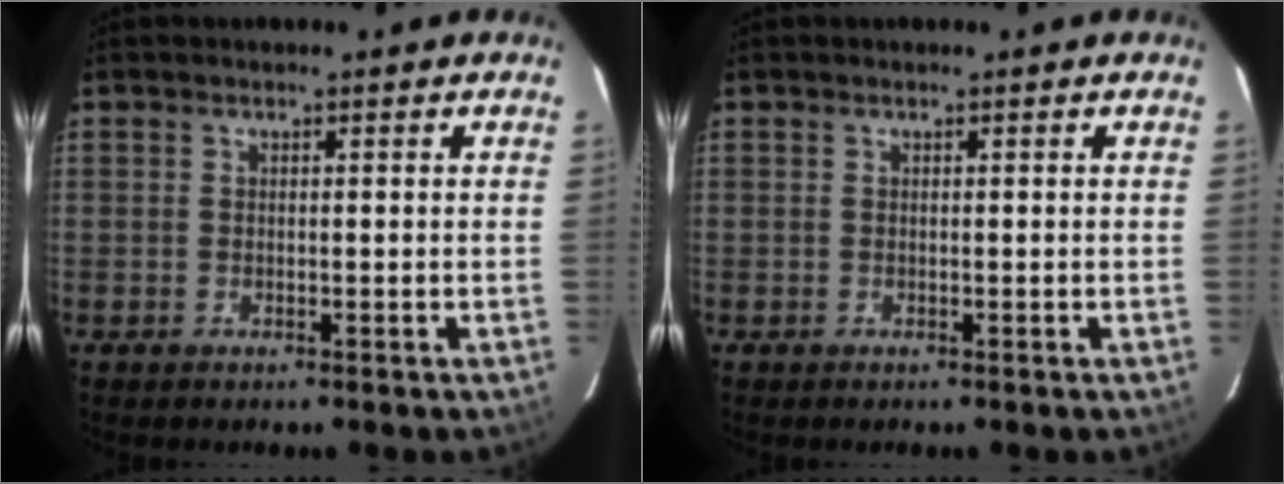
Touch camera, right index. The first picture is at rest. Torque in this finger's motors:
{"motor_torque": [0.00, 0.00, 0.01, 0.00]}